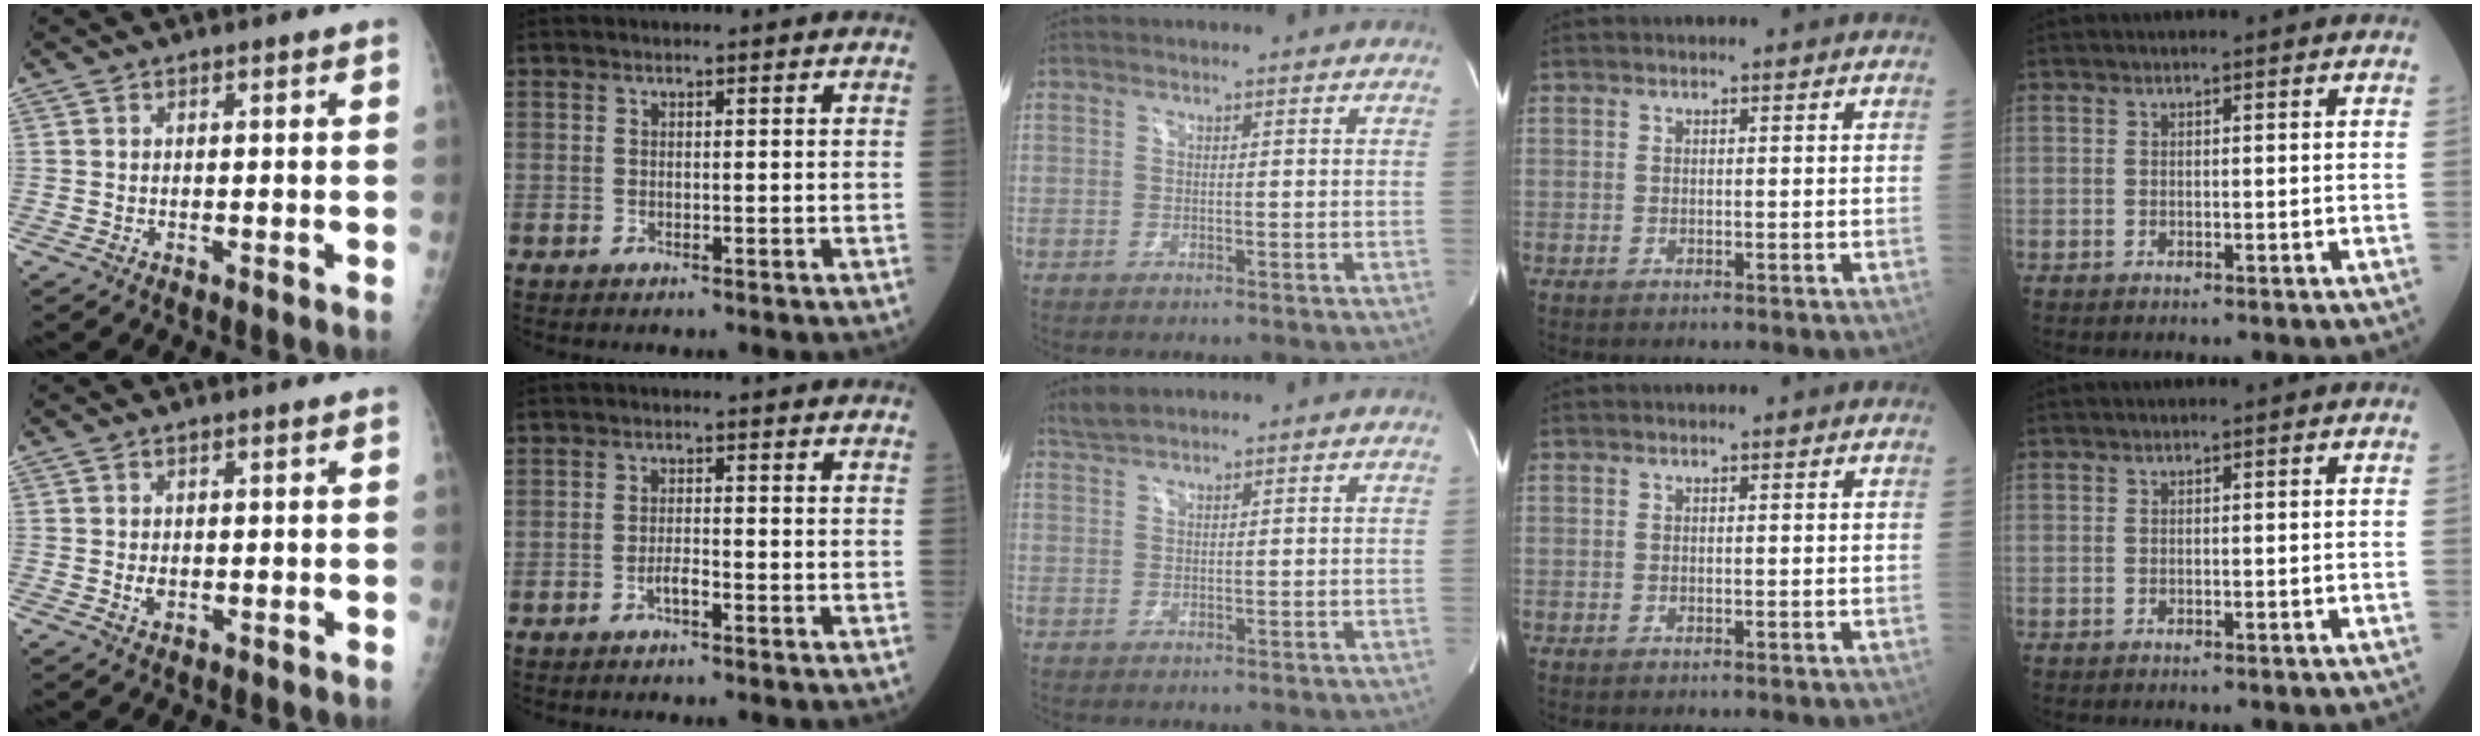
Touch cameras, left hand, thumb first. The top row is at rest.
{"thumb": {"total": 1.8, "force": [0.2, 1.1, 1.4], "torque": [-0.019, -0.003, 0.008]}, "index": {"total": 1.8, "force": [-1.1, 0.3, 1.4], "torque": [-0.026, 0.002, -0.021]}, "middle": {"total": 2.0, "force": [1.9, 0.0, 0.5], "torque": [-0.015, 0.013, 0.044]}}